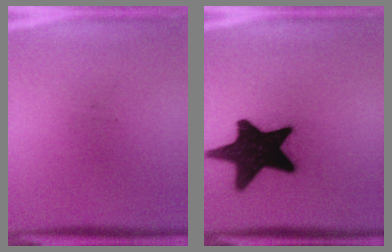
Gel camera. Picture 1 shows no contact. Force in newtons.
{"total": 19.8}